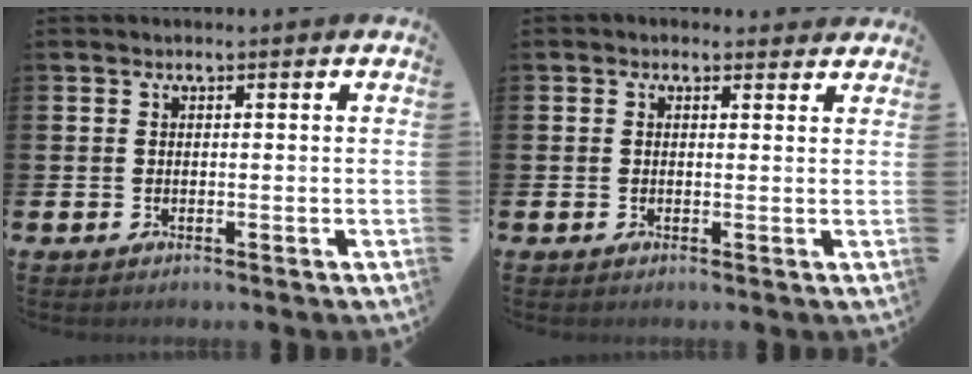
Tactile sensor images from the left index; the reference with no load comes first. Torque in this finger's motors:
{"motor_torque": [1.06, -0.87, 0.16, 0.00]}